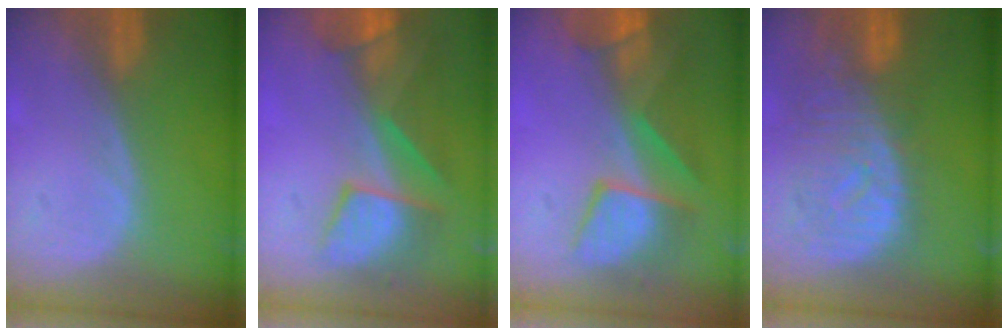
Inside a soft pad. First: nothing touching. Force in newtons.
{"total": 9.0, "press": 8.3, "slide": 3.6}
{"total": 8.2, "press": 7.9, "slide": 1.8}
{"total": 10.9, "press": 9.7, "slide": 5.0}